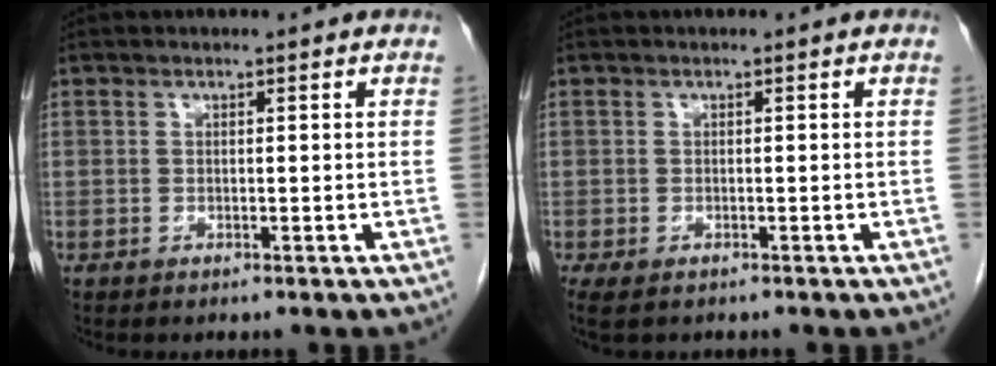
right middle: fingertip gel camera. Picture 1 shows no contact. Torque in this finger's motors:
{"motor_torque": [0.47, -0.03, 0.17, 0.04]}